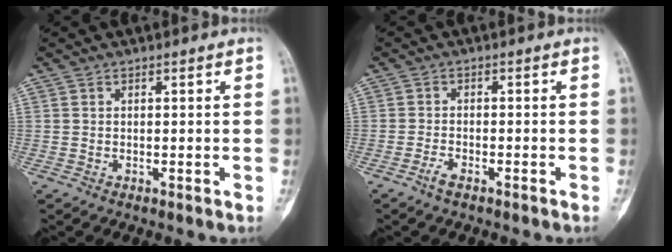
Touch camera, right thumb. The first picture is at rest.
{"total": 2.1, "force": [-1.5, 0.5, 1.3], "torque": [-0.034, 0.010, -0.030]}